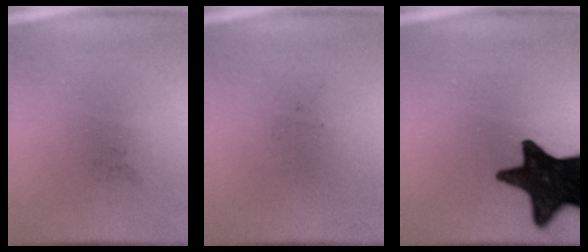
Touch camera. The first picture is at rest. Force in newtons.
{"total": 0.0}
{"total": 16.9}